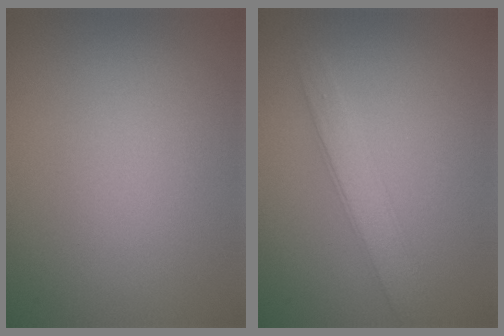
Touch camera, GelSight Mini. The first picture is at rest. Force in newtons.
{"total": 2.9, "press": 2.9, "slide": 0.1}